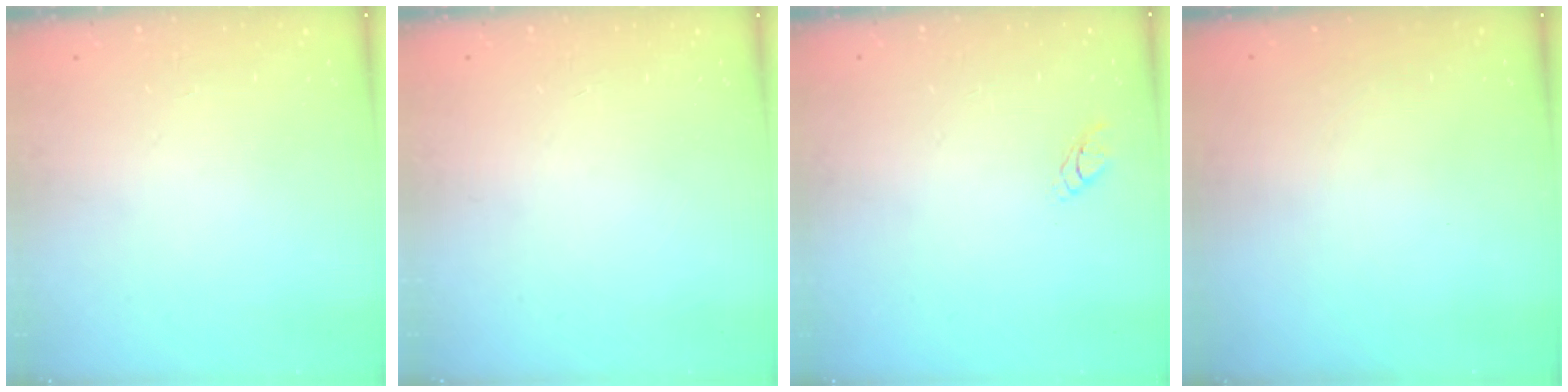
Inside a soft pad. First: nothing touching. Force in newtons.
{"total": 0.0}
{"total": 2.8, "press": 2.8, "slide": 0.3}
{"total": 0.7, "press": 0.4, "slide": 0.5}